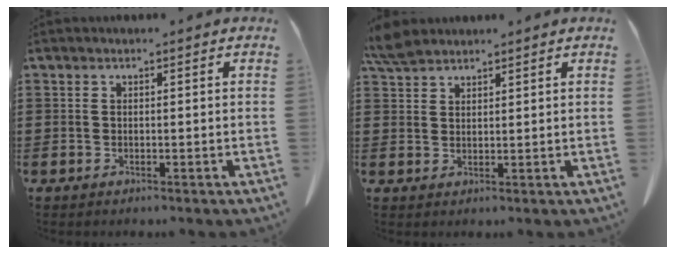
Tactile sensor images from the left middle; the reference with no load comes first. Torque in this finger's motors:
{"motor_torque": [0.32, -0.32, 0.03, 0.03]}